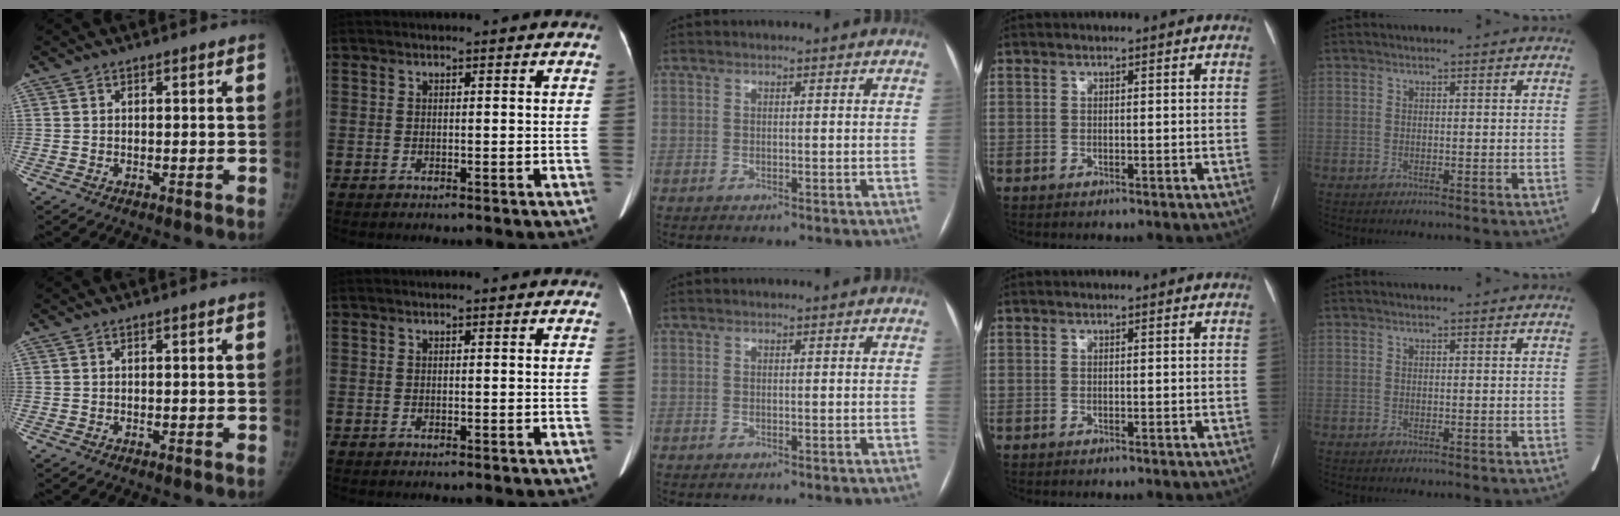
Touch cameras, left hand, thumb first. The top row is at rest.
{}